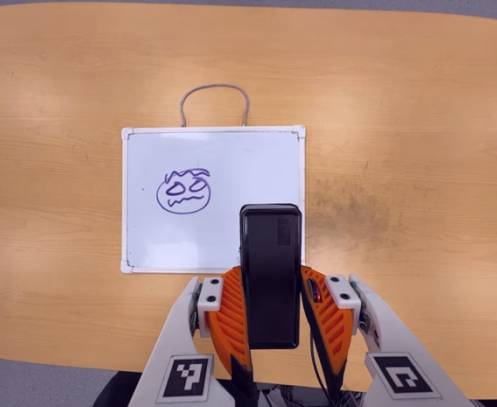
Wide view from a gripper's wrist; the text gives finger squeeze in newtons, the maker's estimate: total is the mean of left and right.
{"total": 4.6, "left": 3.5, "right": 5.7}